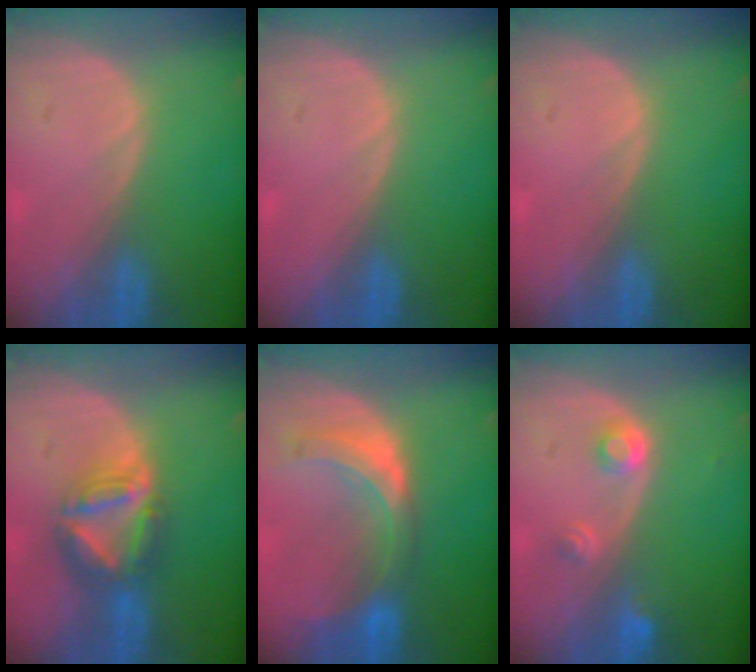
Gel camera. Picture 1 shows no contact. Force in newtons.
{"total": 0.0}
{"total": 0.0}
{"total": 7.9, "press": 6.7, "slide": 4.2}
{"total": 7.8, "press": 6.9, "slide": 3.7}
{"total": 2.9, "press": 2.7, "slide": 1.0}